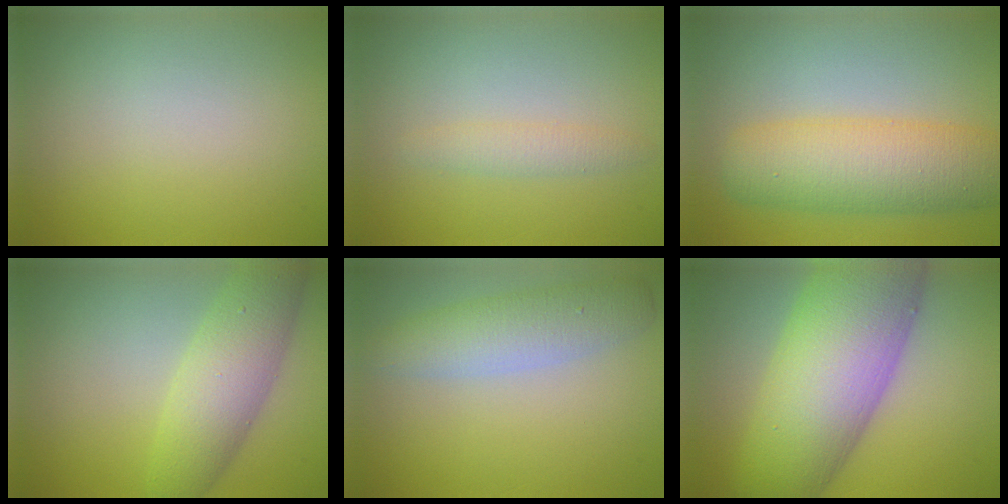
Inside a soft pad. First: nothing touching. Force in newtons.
{"total": 1.6, "press": 1.6, "slide": 0.1}
{"total": 8.0, "press": 8.0, "slide": 0.1}
{"total": 5.9, "press": 5.9, "slide": 0.2}
{"total": 4.1, "press": 4.1, "slide": 0.2}
{"total": 13.7, "press": 13.7, "slide": 0.3}